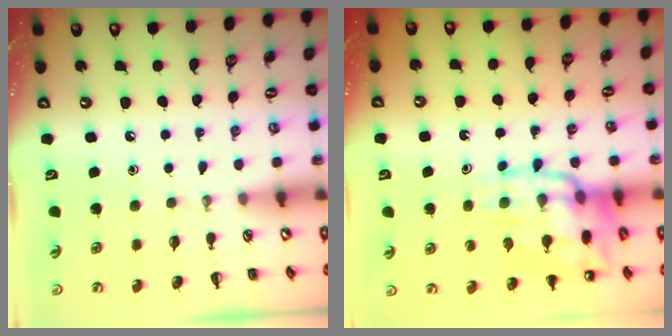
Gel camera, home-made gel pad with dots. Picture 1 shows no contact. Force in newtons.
{"total": 17.7, "press": 17.5, "slide": 2.2}